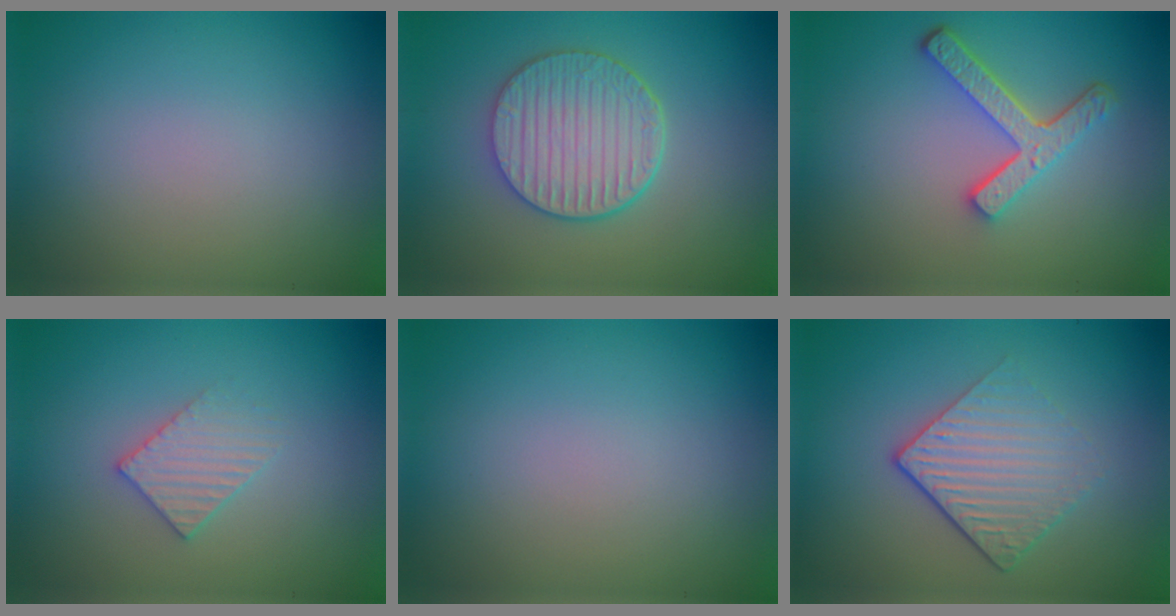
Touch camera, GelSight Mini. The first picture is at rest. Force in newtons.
{"total": 5.9, "press": 4.7, "slide": 3.6}
{"total": 4.2, "press": 3.3, "slide": 2.6}
{"total": 2.1, "press": 2.0, "slide": 0.3}
{"total": 0.0}
{"total": 4.4, "press": 2.9, "slide": 3.4}